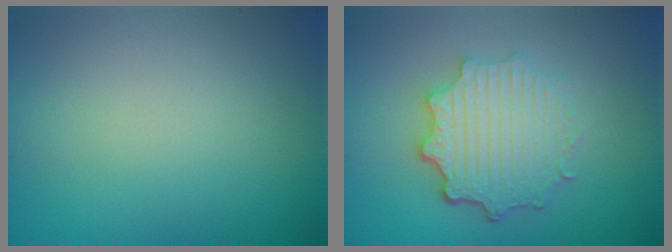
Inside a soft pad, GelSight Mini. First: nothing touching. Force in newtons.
{"total": 4.8, "press": 3.7, "slide": 3.1}